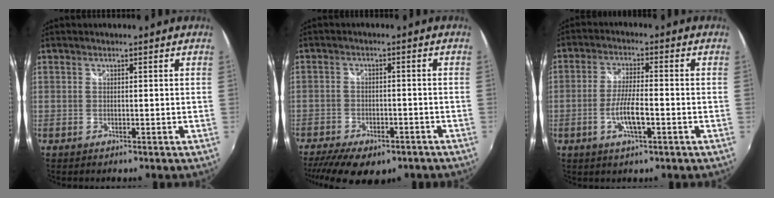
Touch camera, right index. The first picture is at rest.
{"total": 14.1, "force": [-10.0, 6.4, 7.6], "torque": [-0.175, -0.030, -0.146]}
{"total": 6.5, "force": [-2.3, 1.3, 5.9], "torque": [-0.117, -0.005, -0.043]}